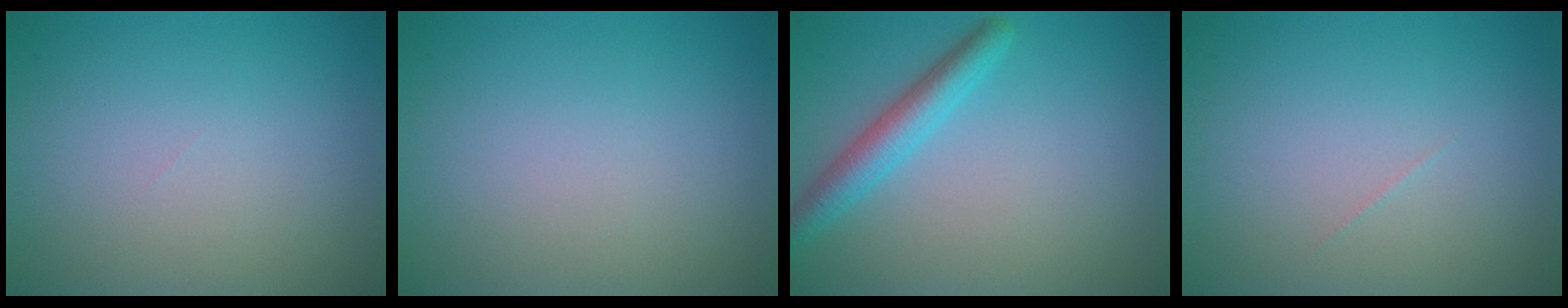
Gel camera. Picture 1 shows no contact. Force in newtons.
{"total": 0.0}
{"total": 3.2, "press": 3.2, "slide": 0.1}
{"total": 0.0}